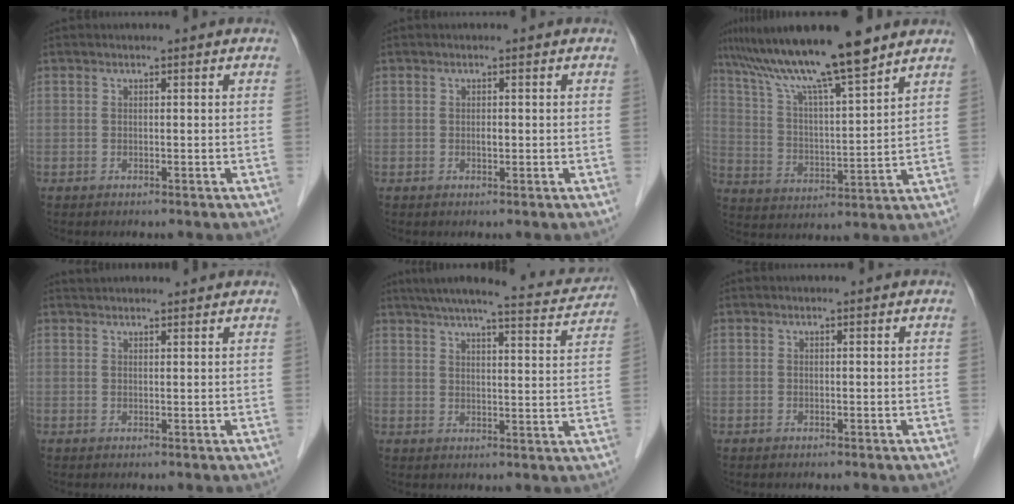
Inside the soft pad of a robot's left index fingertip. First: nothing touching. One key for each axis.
{"total": 0.8, "fx": 0.0, "fy": 0.4, "fz": 0.7, "tx": -0.014, "ty": 0.000, "tz": 0.000}
{"total": 16.0, "fx": 12.6, "fy": 0.3, "fz": 9.8, "tx": -0.173, "ty": 0.018, "tz": 0.224}
{"total": 6.0, "fx": 5.7, "fy": 0.7, "fz": 1.7, "tx": -0.019, "ty": 0.033, "tz": 0.072}
{"total": 16.7, "fx": 15.2, "fy": 1.5, "fz": 6.9, "tx": -0.105, "ty": 0.000, "tz": 0.194}
{"total": 0.0}